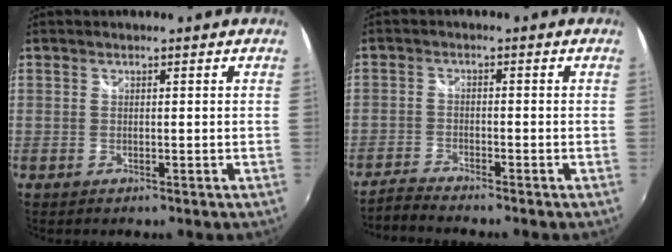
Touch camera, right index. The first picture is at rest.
{"total": 3.9, "force": [-3.8, 0.3, 0.9], "torque": [-0.036, -0.009, -0.077]}